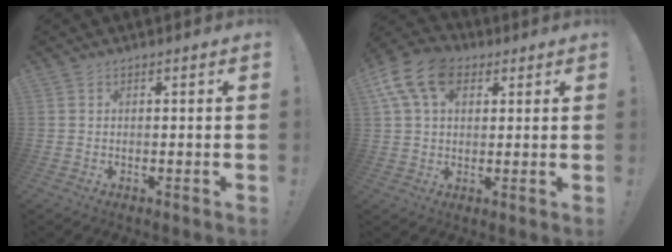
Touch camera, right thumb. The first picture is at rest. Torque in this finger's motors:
{"motor_torque": [1.24, 1.82, 0.56, -0.28, 0.21]}